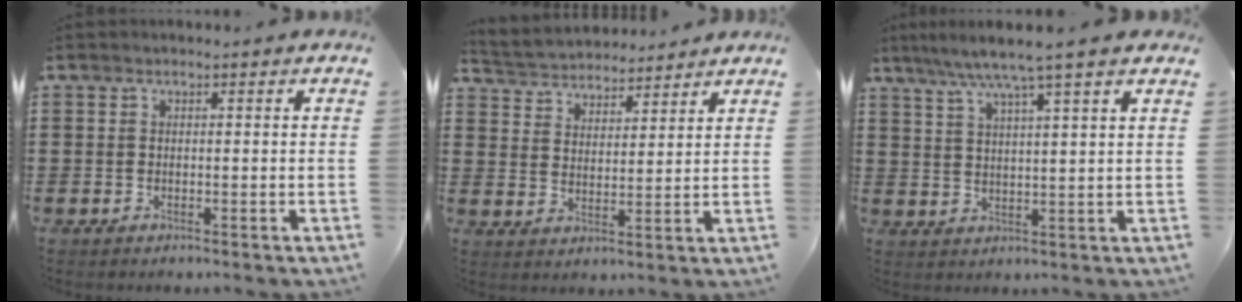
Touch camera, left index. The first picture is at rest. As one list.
[{"total": 3.8, "force": [3.6, 0.9, -0.4], "torque": [-0.012, -0.017, 0.063]}, {"total": 5.9, "force": [4.5, -0.8, 3.7], "torque": [-0.086, -0.016, 0.075]}]